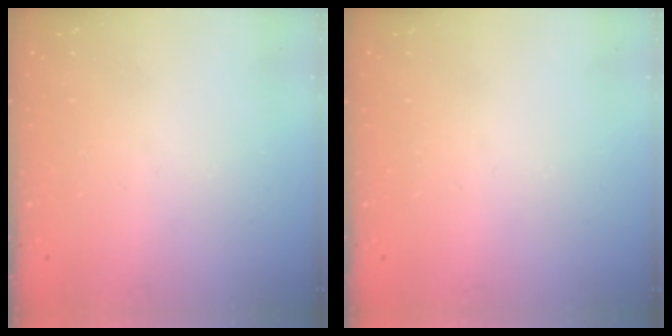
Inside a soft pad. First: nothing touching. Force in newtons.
{"total": 0.0}